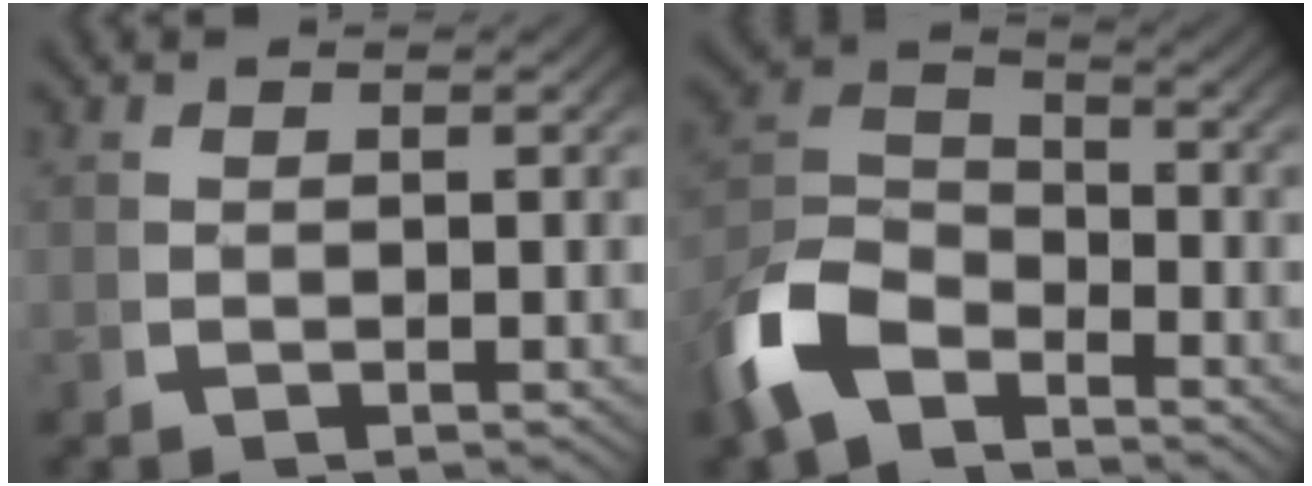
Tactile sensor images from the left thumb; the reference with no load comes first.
{"total": 7.9, "force": [-3.0, 5.7, 4.6], "torque": [-0.102, -0.017, -0.054]}